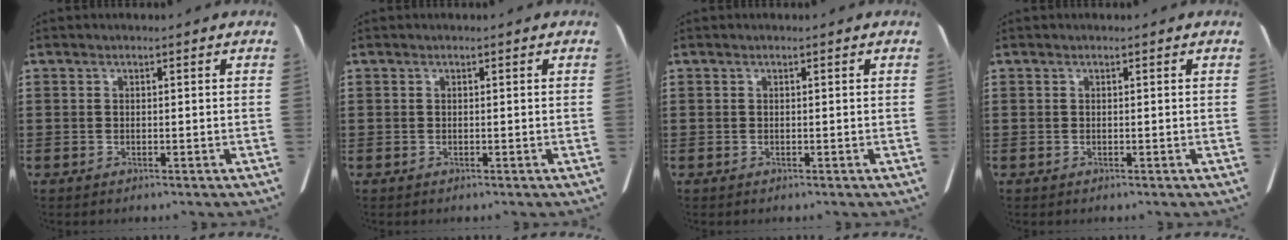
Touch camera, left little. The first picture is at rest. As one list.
[{"total": 0.0}, {"total": 0.0}, {"total": 0.0}]